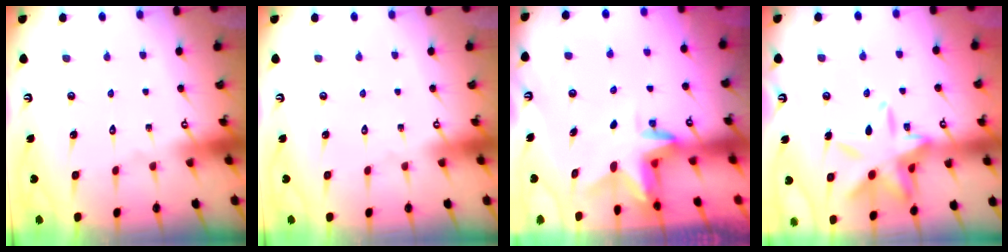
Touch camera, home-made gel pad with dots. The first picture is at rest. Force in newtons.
{"total": 0.0}
{"total": 2.9, "press": 2.9, "slide": 0.2}
{"total": 17.0, "press": 16.9, "slide": 1.2}